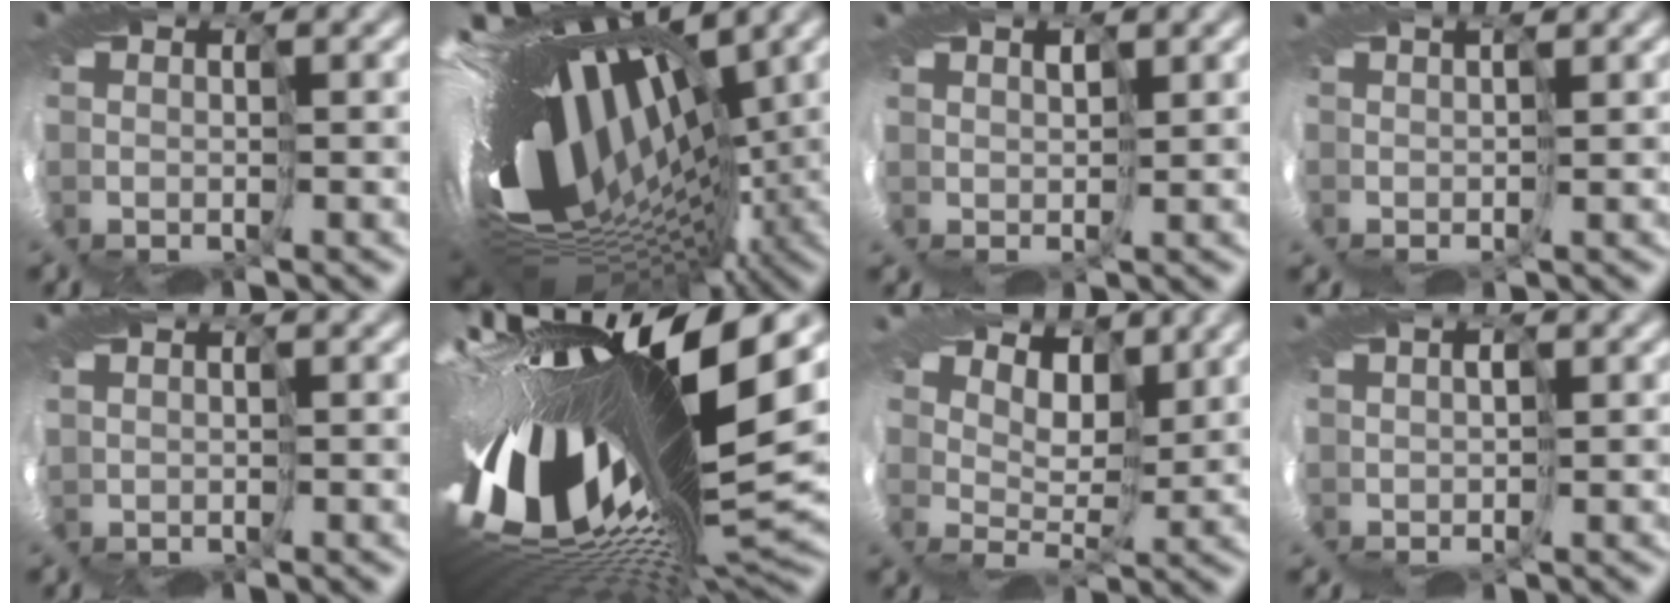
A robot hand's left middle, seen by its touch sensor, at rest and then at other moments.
{"total": 16.1, "force": [1.5, 7.3, 14.2], "torque": [-0.235, -0.015, 0.000]}
{"total": 2.5, "force": [1.2, -1.8, -1.3], "torque": [0.034, 0.013, 0.001]}
{"total": 2.3, "force": [1.2, -1.8, -0.8], "torque": [0.024, 0.014, 0.004]}
{"total": 0.6, "force": [0.3, -0.3, -0.3], "torque": [0.000, 0.003, 0.002]}
{"total": 15.8, "force": [-0.4, 4.3, 15.2], "torque": [-0.288, -0.057, -0.008]}
{"total": 4.5, "force": [4.2, 0.8, 1.2], "torque": [-0.012, 0.013, 0.036]}
{"total": 1.1, "force": [0.4, -0.8, -0.6], "torque": [0.023, 0.014, 0.002]}